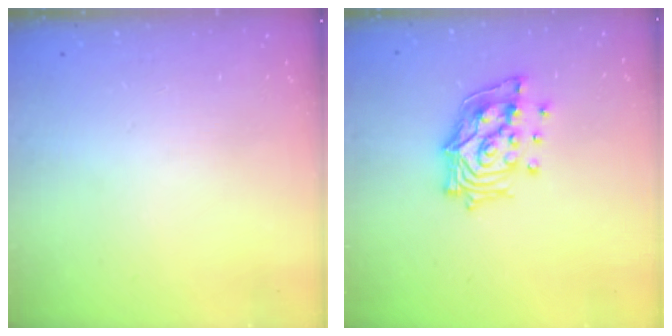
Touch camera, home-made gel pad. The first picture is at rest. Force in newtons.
{"total": 14.3, "press": 14.2, "slide": 1.9}